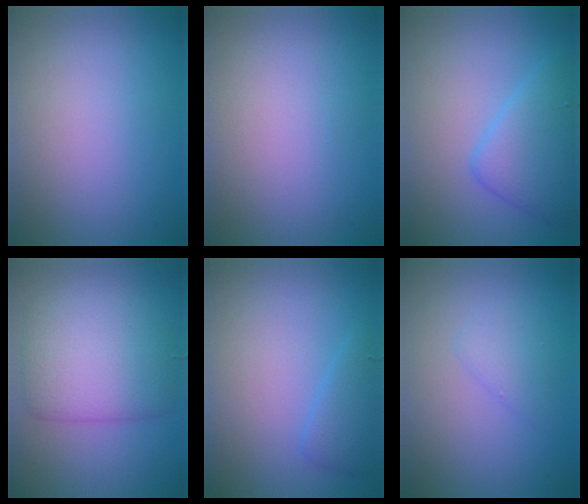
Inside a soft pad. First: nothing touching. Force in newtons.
{"total": 0.0}
{"total": 4.2, "press": 4.2, "slide": 0.2}
{"total": 6.0, "press": 6.0, "slide": 0.2}
{"total": 1.9, "press": 1.9, "slide": 0.1}
{"total": 1.5, "press": 1.5, "slide": 0.1}